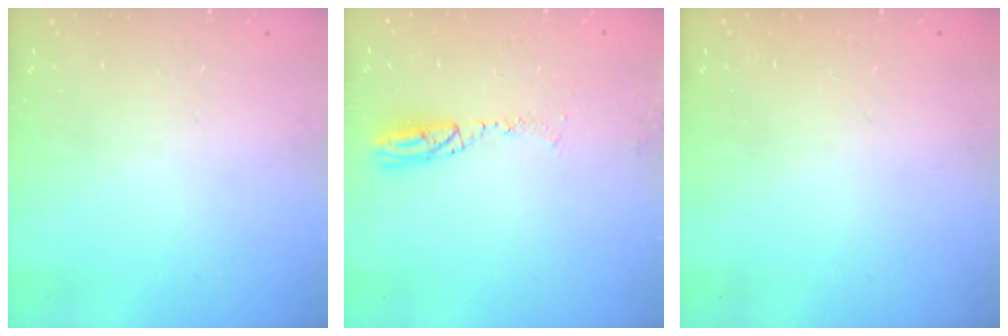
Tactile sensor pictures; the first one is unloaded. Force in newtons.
{"total": 5.9, "press": 5.8, "slide": 0.9}
{"total": 0.0}